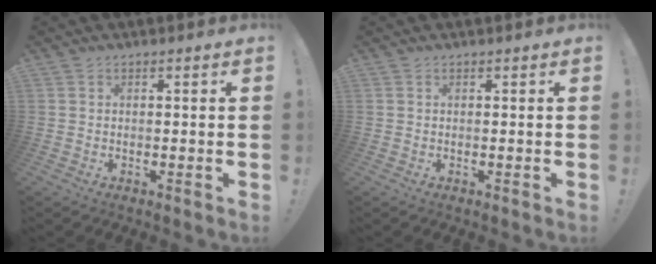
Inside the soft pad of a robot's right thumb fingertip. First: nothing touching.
{"total": 0.0}